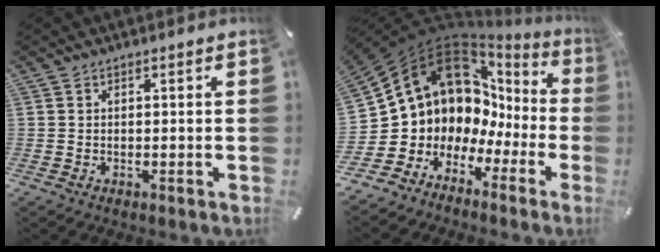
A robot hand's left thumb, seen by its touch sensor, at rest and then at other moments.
{"total": 11.9, "force": [8.0, 8.2, 2.9], "torque": [-0.064, -0.099, 0.154]}